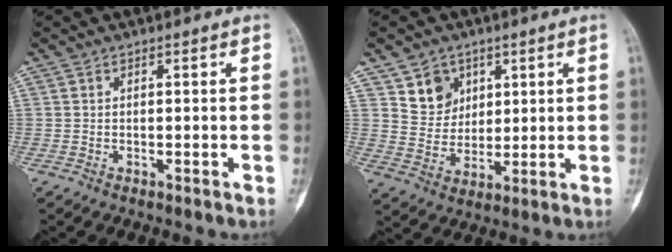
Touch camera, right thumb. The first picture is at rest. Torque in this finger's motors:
{"motor_torque": [-0.56, 1.10, -0.30, 0.10, 0.00]}